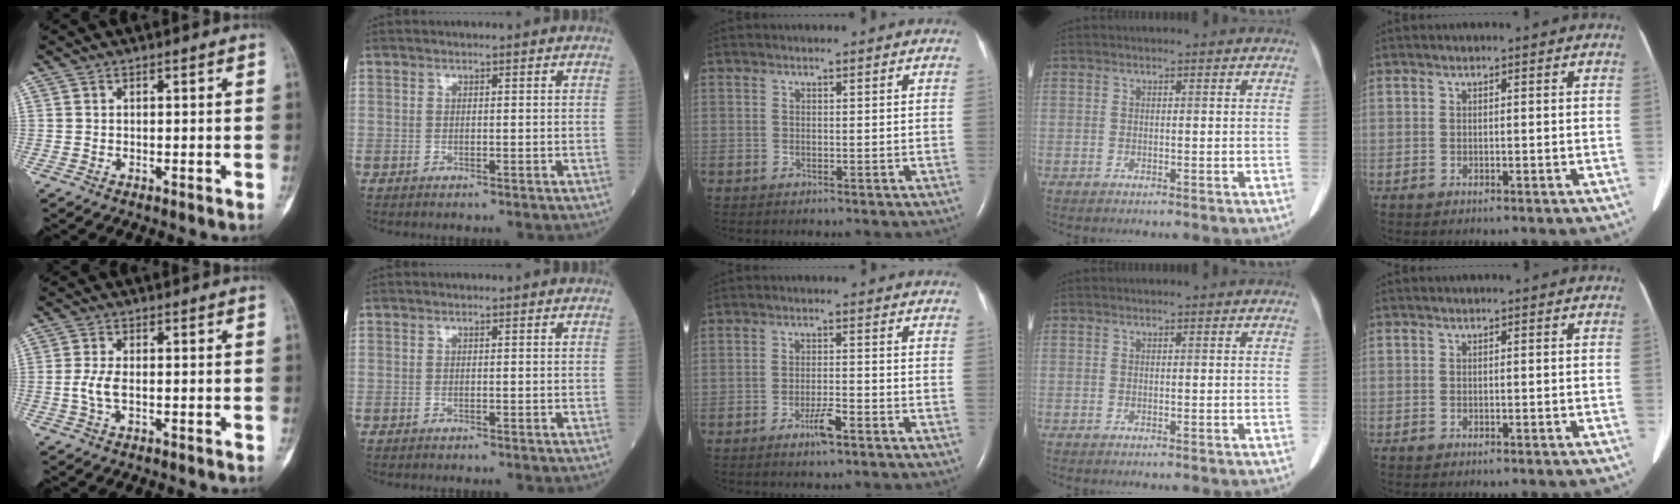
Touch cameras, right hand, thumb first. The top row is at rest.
{"thumb": {"total": 3.3, "force": [-0.4, 1.4, 2.9], "torque": [-0.073, 0.002, -0.010]}, "middle": {"total": 3.6, "force": [-2.3, 0.4, 2.7], "torque": [-0.054, -0.002, -0.040]}}